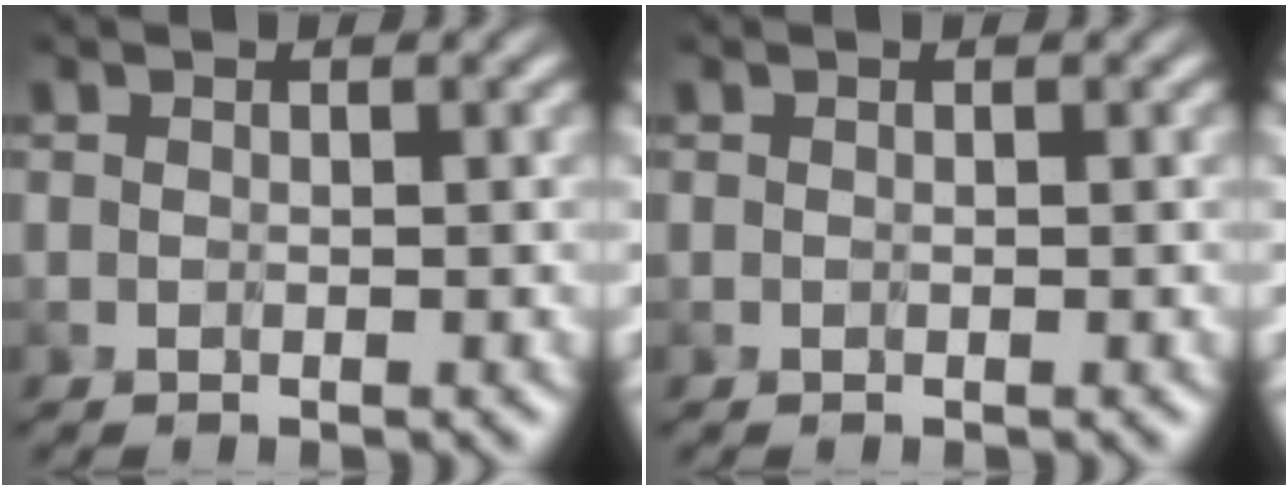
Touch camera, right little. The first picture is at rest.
{"total": 0.0}